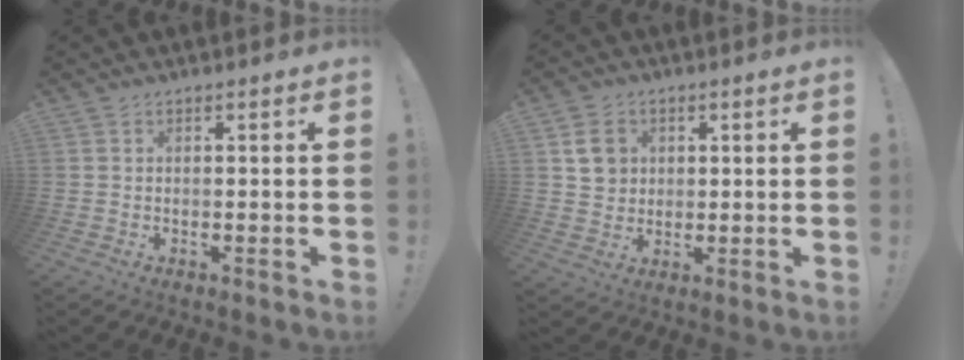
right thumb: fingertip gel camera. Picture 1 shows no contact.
{"total": 6.9, "force": [2.4, 6.1, 2.1], "torque": [-0.016, -0.004, 0.046]}